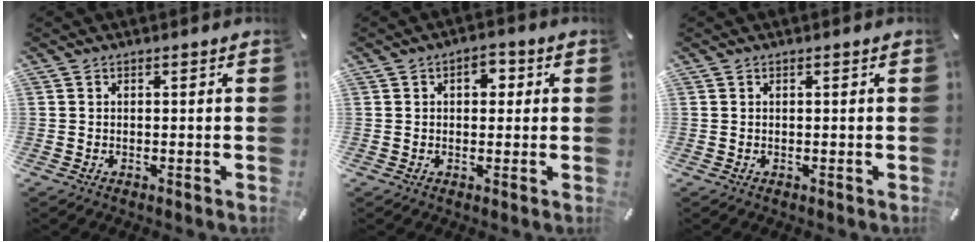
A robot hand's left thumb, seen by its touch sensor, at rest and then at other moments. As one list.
[{"total": 3.9, "force": [0.8, 2.7, 2.7], "torque": [-0.017, -0.004, 0.001]}, {"total": 0.0}]